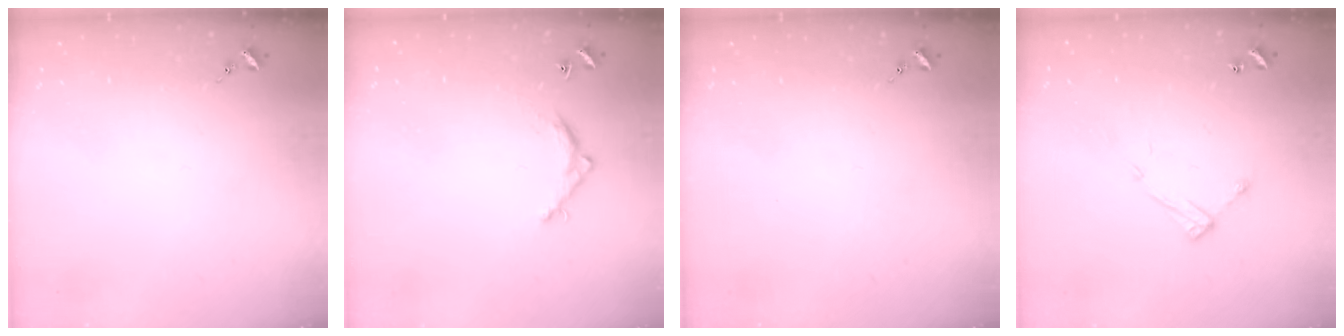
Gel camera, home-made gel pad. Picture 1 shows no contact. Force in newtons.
{"total": 5.5, "press": 5.5, "slide": 0.3}
{"total": 0.0}
{"total": 8.6, "press": 8.6, "slide": 0.4}